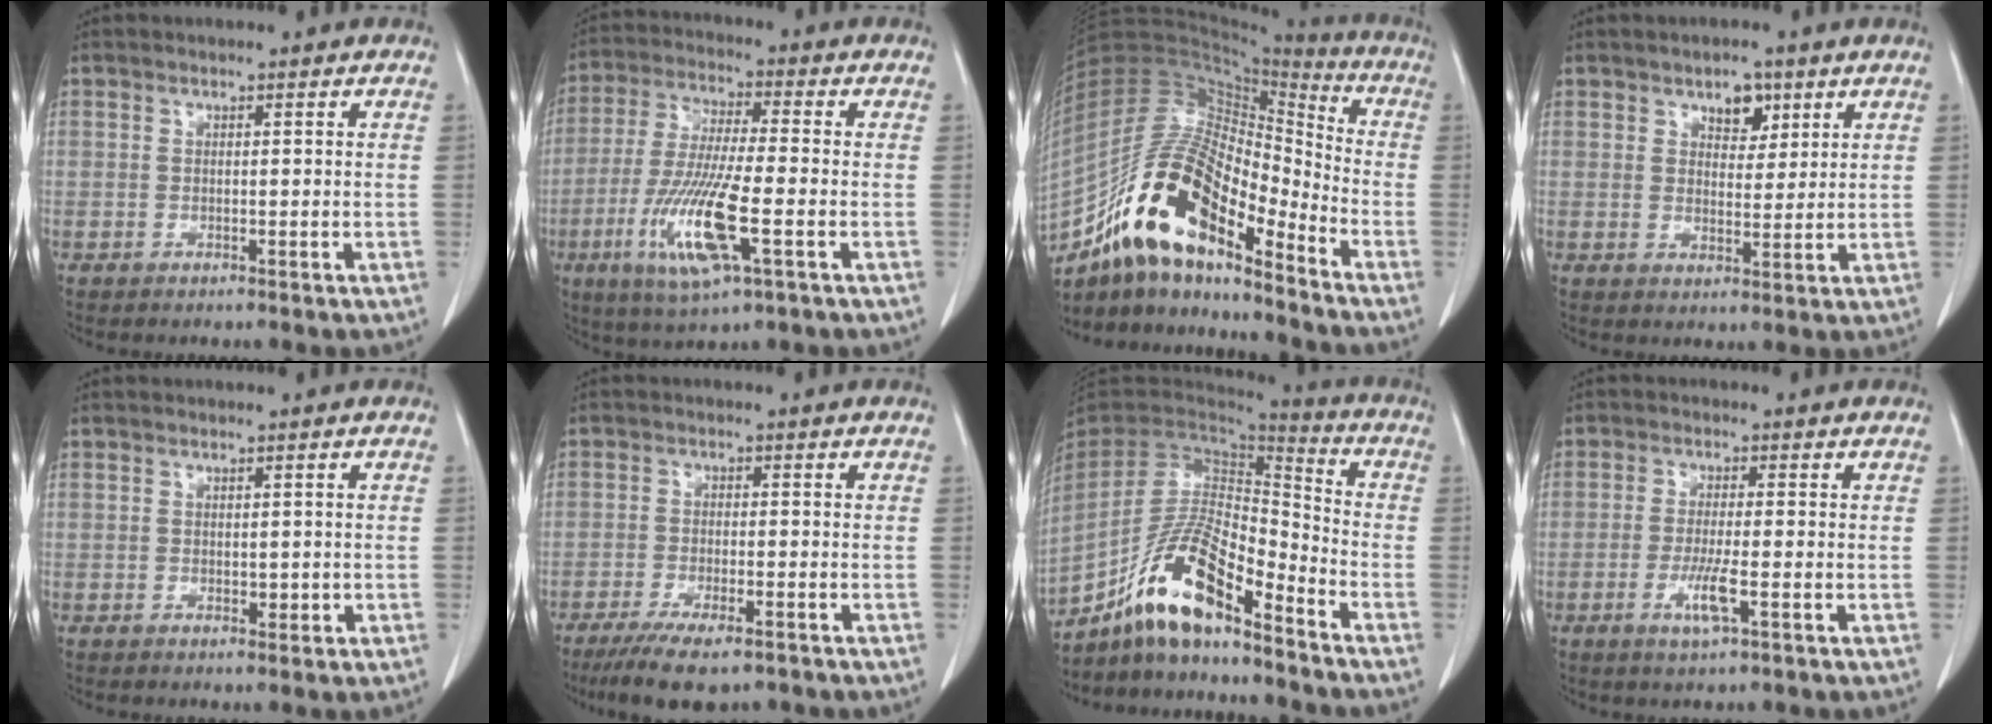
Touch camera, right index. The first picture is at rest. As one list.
[{"total": 13.4, "force": [-4.4, 1.4, 12.5], "torque": [-0.259, -0.023, -0.082]}, {"total": 19.3, "force": [-13.3, 5.8, 12.7], "torque": [-0.248, 0.018, -0.242]}, {"total": 4.2, "force": [2.5, 2.4, 2.4], "torque": [-0.030, 0.001, 0.038]}, {"total": 1.6, "force": [-0.2, 0.9, 1.3], "torque": [-0.016, -0.002, 0.002]}, {"total": 9.4, "force": [-6.9, 2.3, 6.0], "torque": [-0.093, -0.019, -0.107]}, {"total": 15.0, "force": [-10.4, 3.2, 10.3], "torque": [-0.204, 0.007, -0.194]}, {"total": 4.6, "force": [-1.7, 0.2, 4.2], "torque": [-0.084, -0.010, -0.030]}]